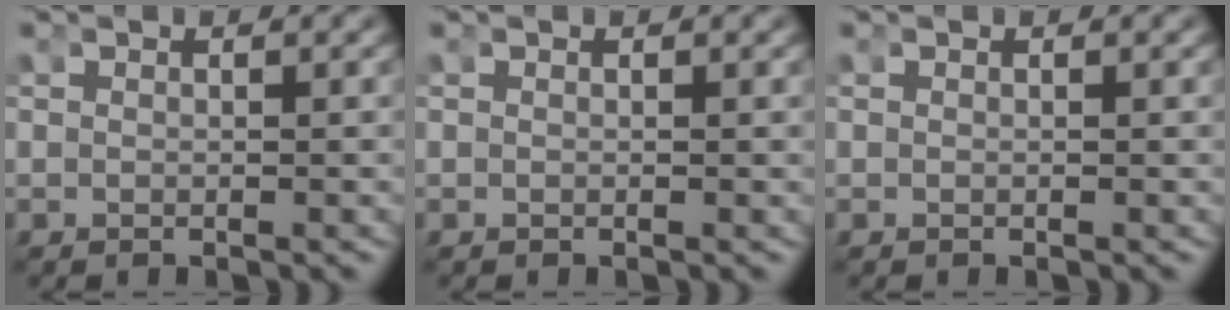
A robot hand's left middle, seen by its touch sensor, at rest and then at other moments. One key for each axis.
{"total": 0.0}
{"total": 0.0}